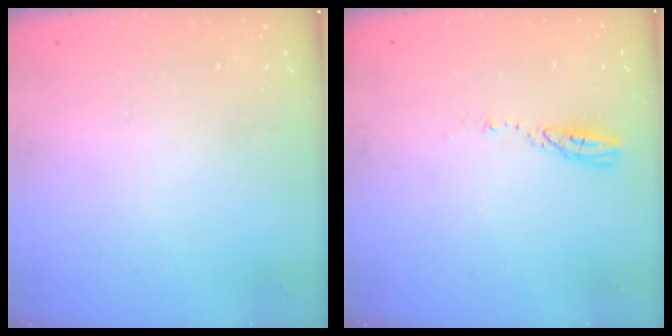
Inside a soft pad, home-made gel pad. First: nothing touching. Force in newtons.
{"total": 3.5, "press": 3.5, "slide": 0.3}